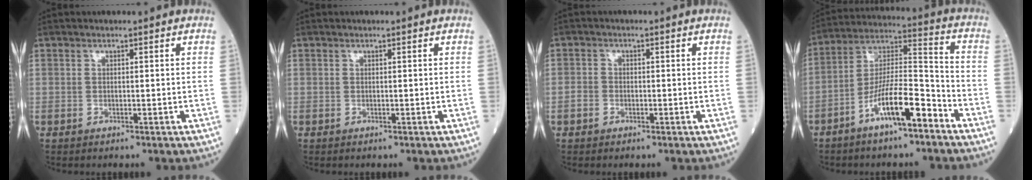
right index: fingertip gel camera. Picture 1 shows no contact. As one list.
[{"total": 0.0}, {"total": 1.7, "force": [-0.7, 1.4, 0.6], "torque": [-0.012, 0.006, -0.014]}, {"total": 12.2, "force": [-7.1, 2.2, 9.7], "torque": [-0.178, 0.007, -0.129]}]